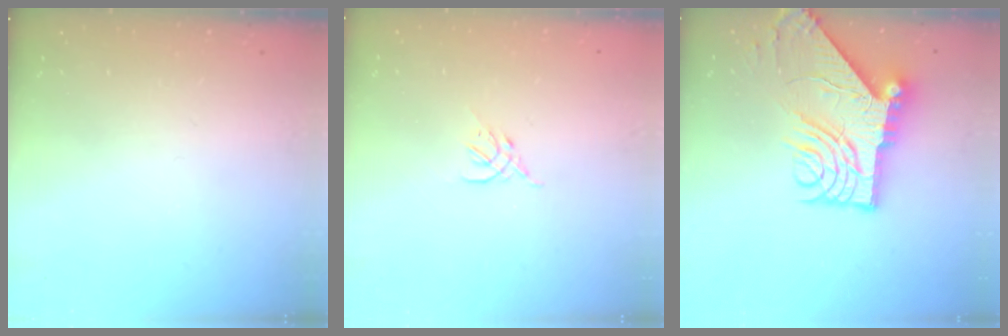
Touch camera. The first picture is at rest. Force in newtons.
{"total": 2.3, "press": 2.2, "slide": 0.5}
{"total": 15.2, "press": 15.1, "slide": 1.6}